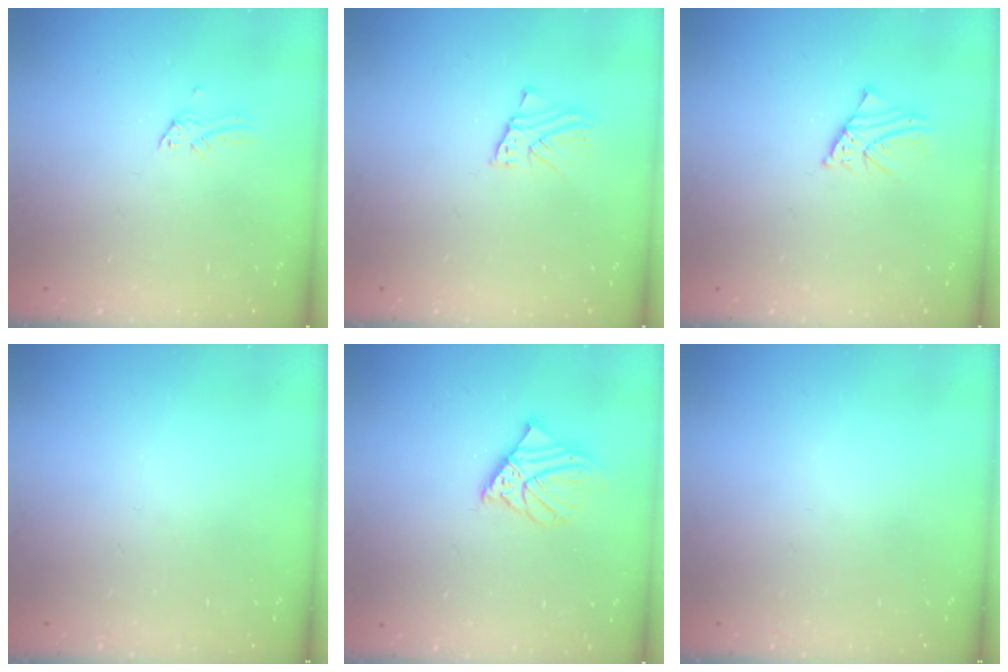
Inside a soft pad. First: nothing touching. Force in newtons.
{"total": 2.2, "press": 2.2, "slide": 0.2}
{"total": 1.7, "press": 1.7, "slide": 0.2}
{"total": 0.0}
{"total": 7.0, "press": 6.9, "slide": 1.0}
{"total": 0.0}